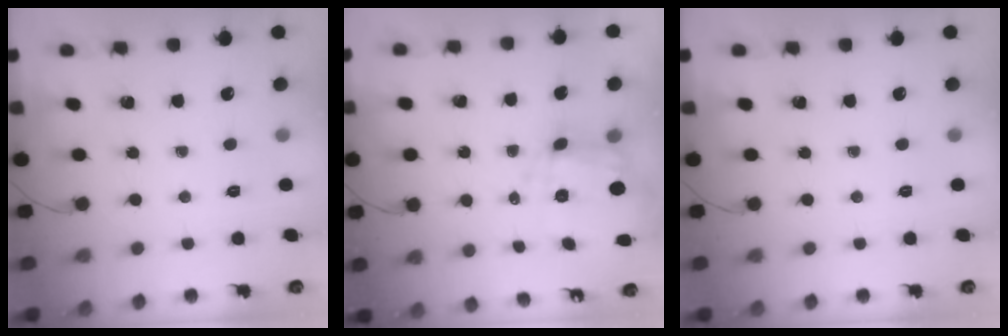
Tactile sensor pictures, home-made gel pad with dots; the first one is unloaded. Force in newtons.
{"total": 3.8, "press": 3.0, "slide": 2.3}
{"total": 0.0}